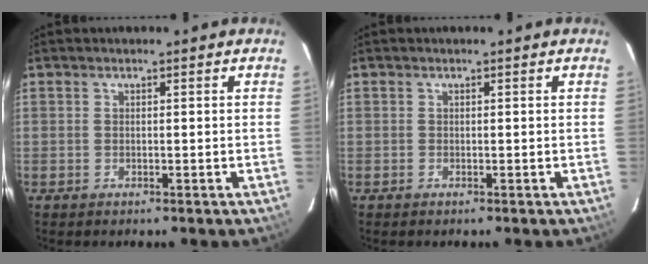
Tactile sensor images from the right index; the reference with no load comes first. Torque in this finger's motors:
{"motor_torque": [-0.05, 0.01, -0.11, -0.04]}